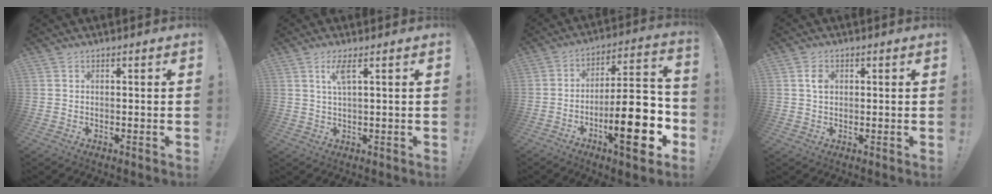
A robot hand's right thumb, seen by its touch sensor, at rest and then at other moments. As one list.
[{"total": 4.2, "force": [2.0, 0.4, 3.7], "torque": [-0.070, -0.001, 0.030]}, {"total": 21.2, "force": [-7.6, 5.8, 18.9], "torque": [-0.283, 0.035, -0.120]}, {"total": 3.2, "force": [0.6, 2.2, 2.2], "torque": [-0.027, 0.000, 0.008]}]